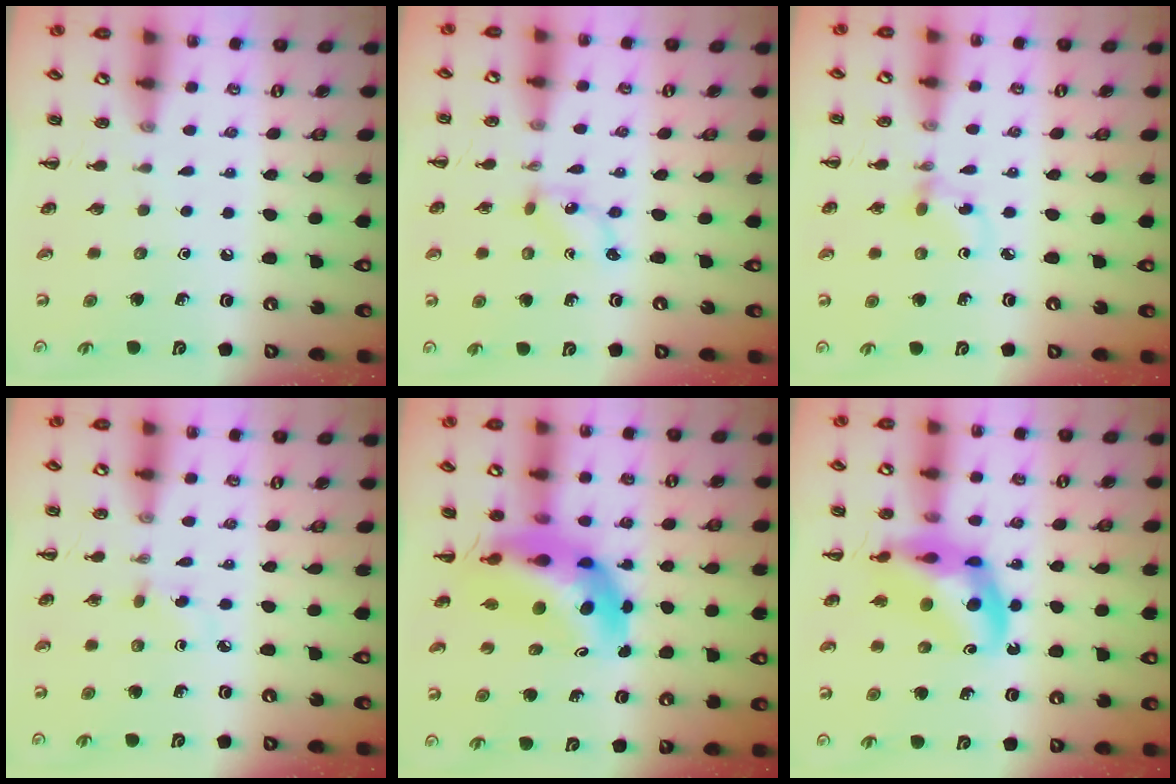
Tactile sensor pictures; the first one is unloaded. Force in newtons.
{"total": 1.4, "press": 1.4, "slide": 0.3}
{"total": 3.1, "press": 2.9, "slide": 1.1}
{"total": 3.4, "press": 3.1, "slide": 1.4}
{"total": 11.2, "press": 10.6, "slide": 3.6}
{"total": 13.4, "press": 12.9, "slide": 3.6}